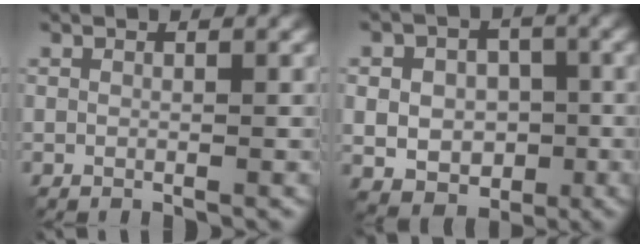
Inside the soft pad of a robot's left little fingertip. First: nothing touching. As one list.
[{"total": 6.7, "force": [-0.7, 5.4, 4.0], "torque": [-0.052, -0.001, -0.017]}]